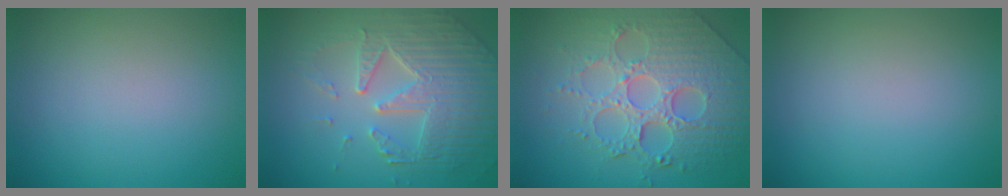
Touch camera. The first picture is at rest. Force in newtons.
{"total": 7.2, "press": 5.2, "slide": 5.0}
{"total": 8.2, "press": 6.0, "slide": 5.5}
{"total": 0.0}